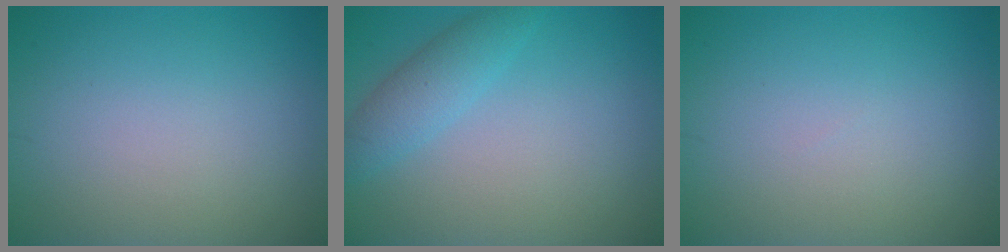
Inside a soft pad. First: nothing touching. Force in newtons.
{"total": 2.7, "press": 2.7, "slide": 0.1}
{"total": 0.0}